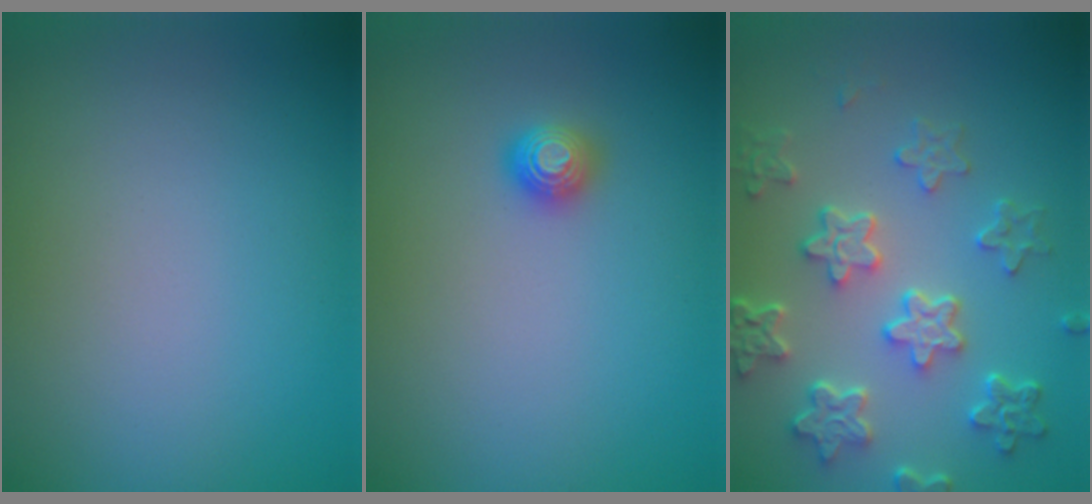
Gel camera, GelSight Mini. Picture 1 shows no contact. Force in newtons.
{"total": 1.1, "press": 1.1, "slide": 0.1}
{"total": 6.2, "press": 4.6, "slide": 4.1}